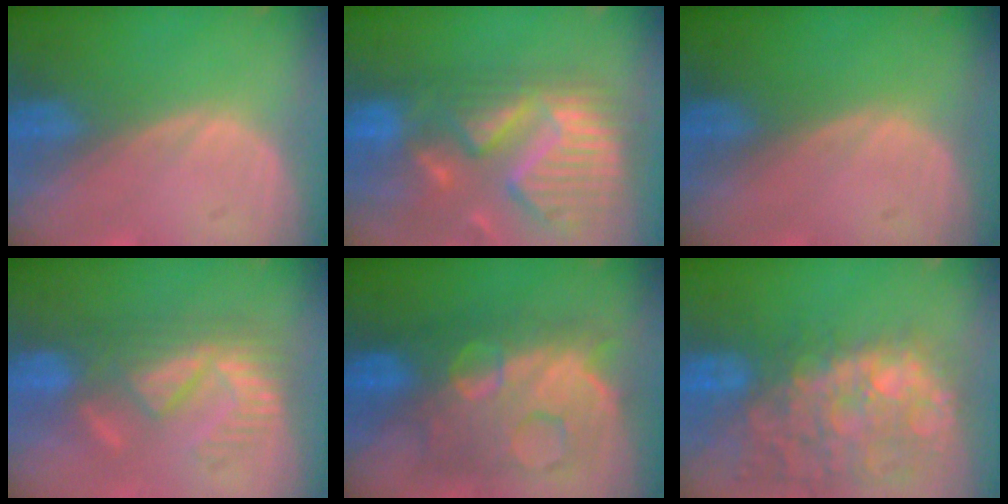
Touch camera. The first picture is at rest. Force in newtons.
{"total": 13.9, "press": 11.7, "slide": 7.5}
{"total": 0.0}
{"total": 8.3, "press": 7.8, "slide": 2.8}
{"total": 11.9, "press": 11.8, "slide": 1.3}
{"total": 13.5, "press": 11.6, "slide": 6.8}